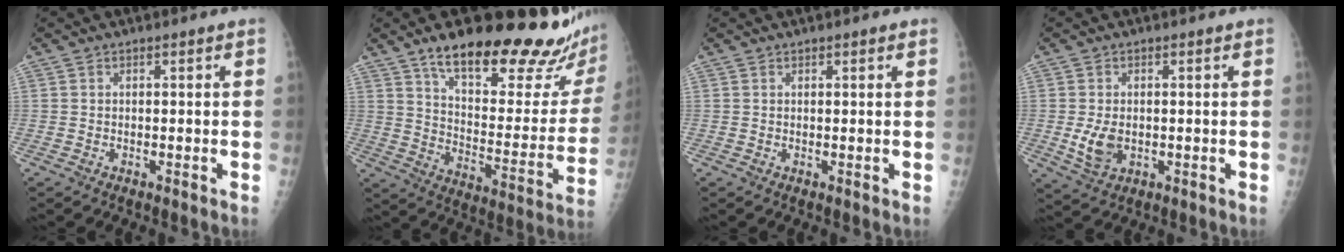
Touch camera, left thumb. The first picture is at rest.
{"total": 27.7, "force": [19.9, 7.5, 17.8], "torque": [-0.214, -0.091, 0.289]}
{"total": 0.8, "force": [0.5, 0.2, 0.6], "torque": [-0.006, 0.000, 0.007]}
{"total": 5.0, "force": [-0.5, 3.4, 3.6], "torque": [-0.062, -0.009, 0.001]}